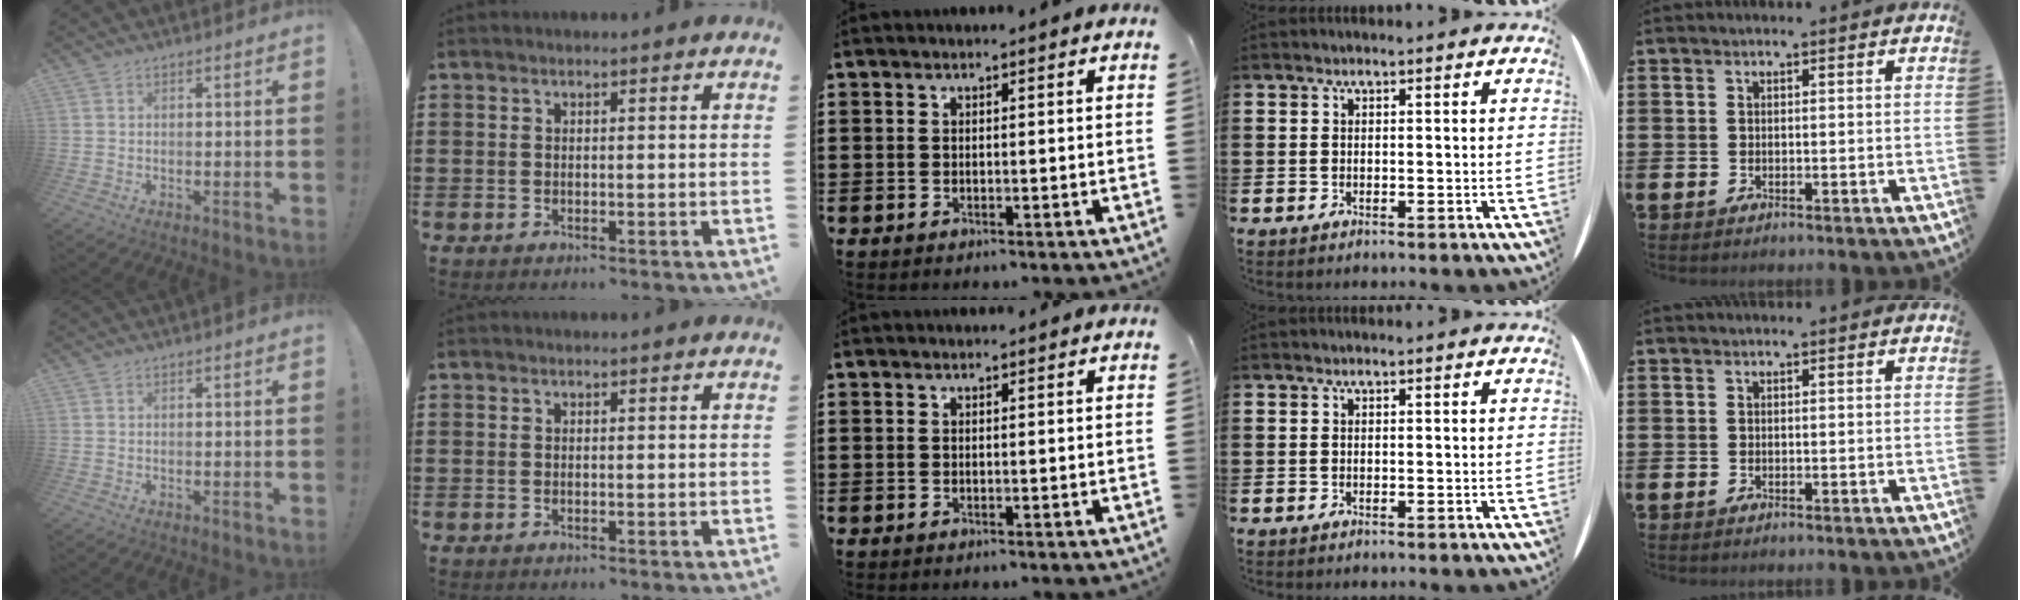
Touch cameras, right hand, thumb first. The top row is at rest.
{}